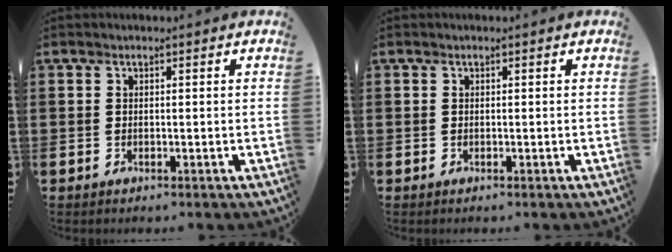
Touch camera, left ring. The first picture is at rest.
{"total": 0.0}